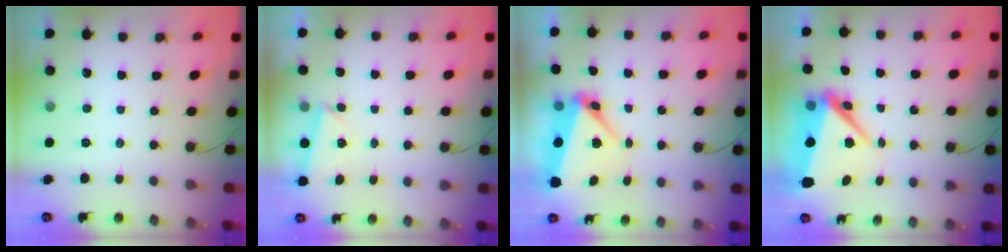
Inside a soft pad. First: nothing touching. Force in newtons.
{"total": 2.2, "press": 2.2, "slide": 0.2}
{"total": 7.0, "press": 6.7, "slide": 1.9}
{"total": 10.2, "press": 8.8, "slide": 5.2}